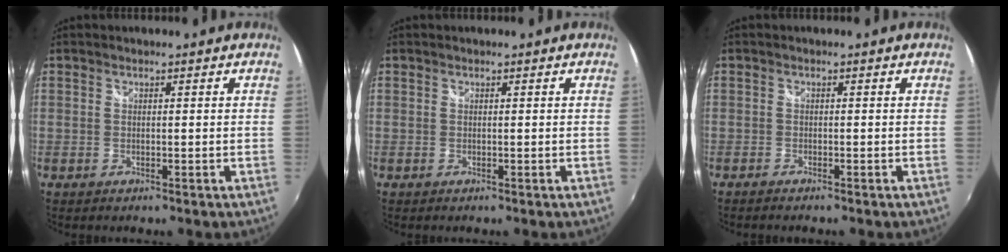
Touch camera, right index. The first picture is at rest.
{"total": 0.0}
{"total": 1.3, "force": [-1.2, 0.2, 0.5], "torque": [-0.018, -0.007, -0.024]}